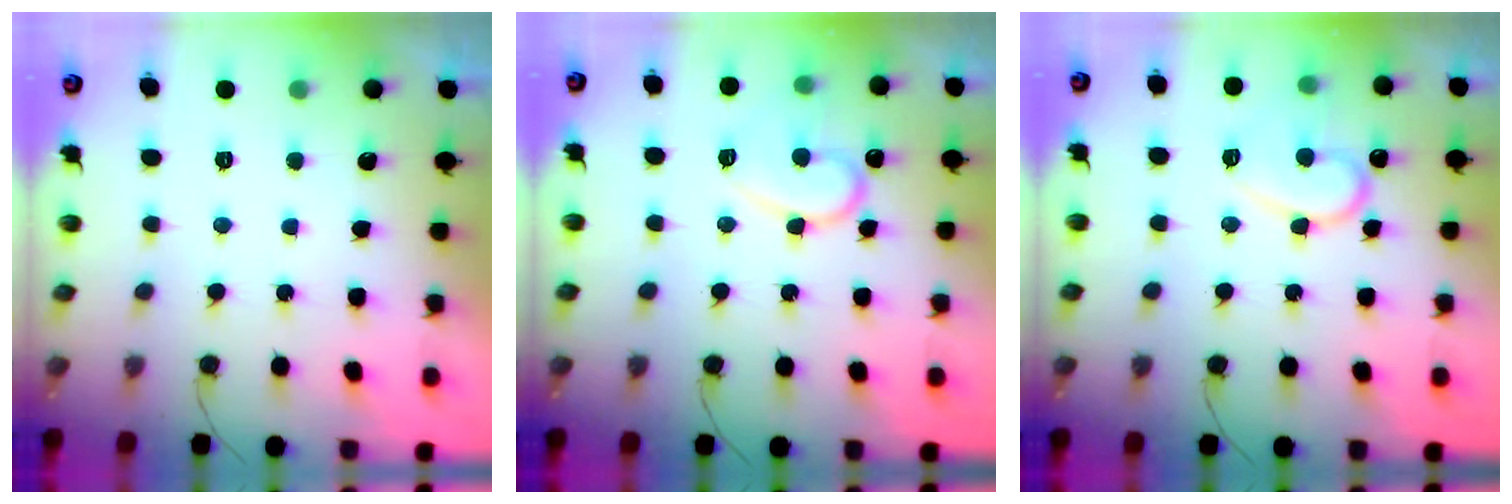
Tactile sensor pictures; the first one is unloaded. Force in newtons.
{"total": 13.4, "press": 13.4, "slide": 1.2}
{"total": 13.4, "press": 13.4, "slide": 1.2}